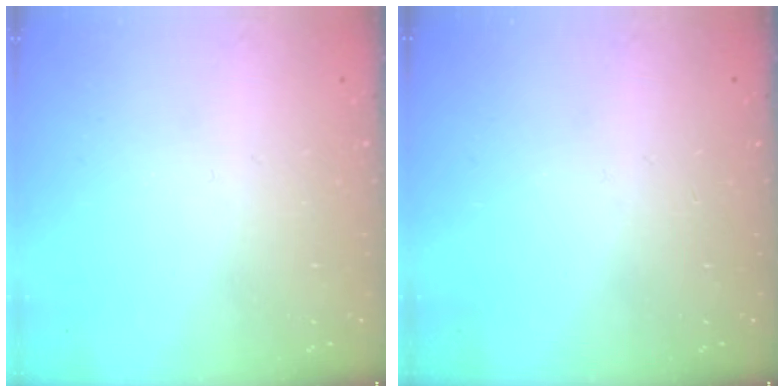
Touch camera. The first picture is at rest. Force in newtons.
{"total": 0.0}